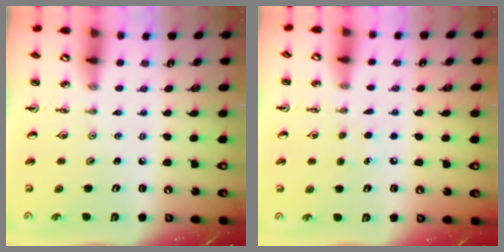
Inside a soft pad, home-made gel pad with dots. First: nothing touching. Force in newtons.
{"total": 6.3, "press": 6.3, "slide": 0.8}